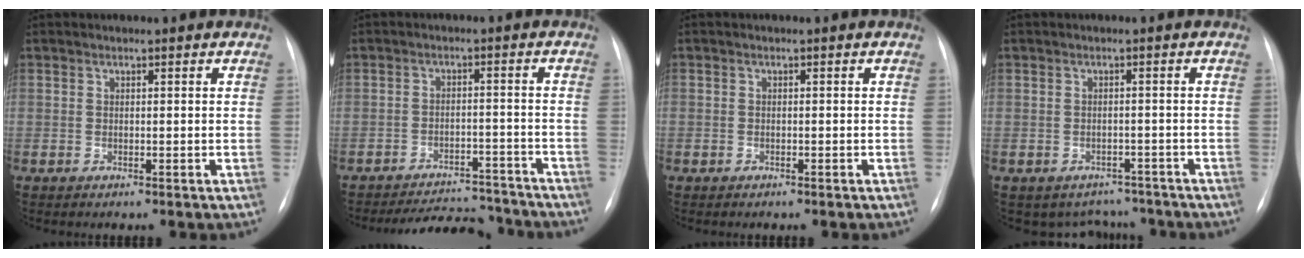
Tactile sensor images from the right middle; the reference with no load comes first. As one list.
[{"total": 10.4, "force": [-10.1, 2.2, 1.4], "torque": [-0.013, 0.006, -0.138]}, {"total": 0.8, "force": [-0.4, 0.7, -0.1], "torque": [-0.001, 0.006, -0.007]}, {"total": 5.7, "force": [-4.8, 3.0, 0.0], "torque": [0.010, 0.021, -0.057]}]